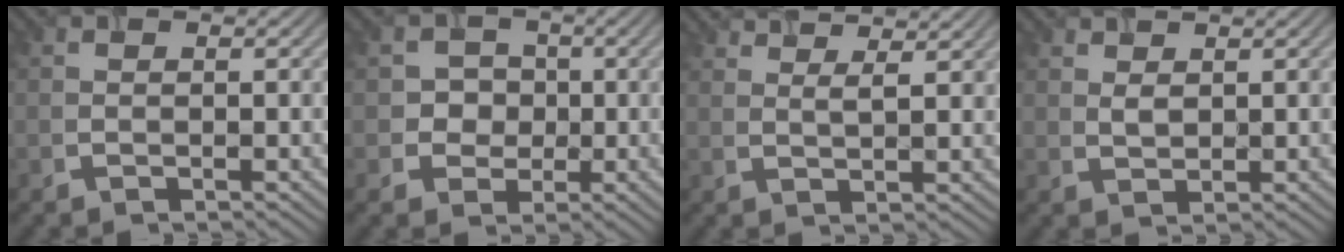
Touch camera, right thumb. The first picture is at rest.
{"total": 4.2, "force": [0.1, 4.1, 1.1], "torque": [-0.027, 0.007, 0.001]}
{"total": 4.5, "force": [3.9, 0.5, 2.2], "torque": [-0.038, -0.002, 0.066]}
{"total": 1.9, "force": [1.4, 0.9, 0.9], "torque": [-0.021, 0.006, 0.036]}